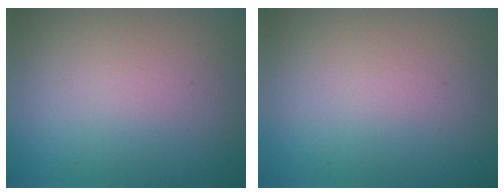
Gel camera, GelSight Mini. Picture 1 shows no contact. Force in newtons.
{"total": 0.0}